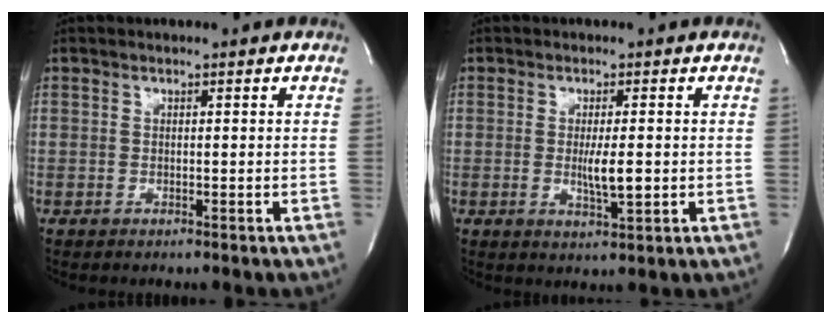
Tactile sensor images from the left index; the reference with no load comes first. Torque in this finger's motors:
{"motor_torque": [0.60, -0.15, 0.06, 0.06]}